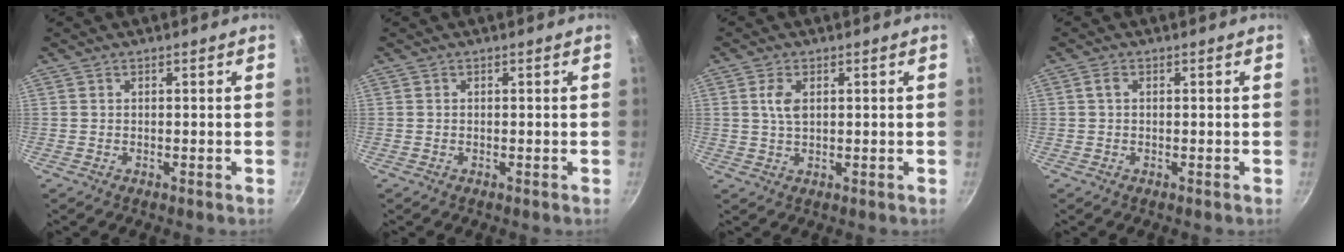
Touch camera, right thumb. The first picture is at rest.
{"total": 0.0}
{"total": 3.8, "force": [1.0, 2.0, 3.0], "torque": [-0.057, -0.001, 0.020]}
{"total": 1.3, "force": [0.2, 0.8, 1.0], "torque": [-0.017, 0.006, 0.005]}